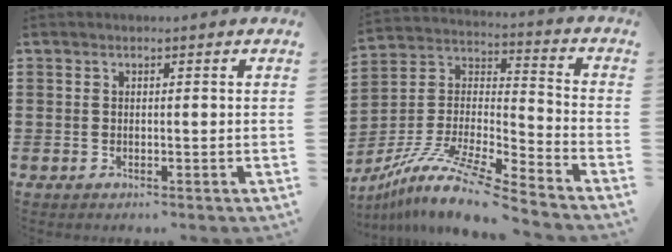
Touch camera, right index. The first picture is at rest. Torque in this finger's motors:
{"motor_torque": [1.09, 1.05, 0.03, 0.01]}